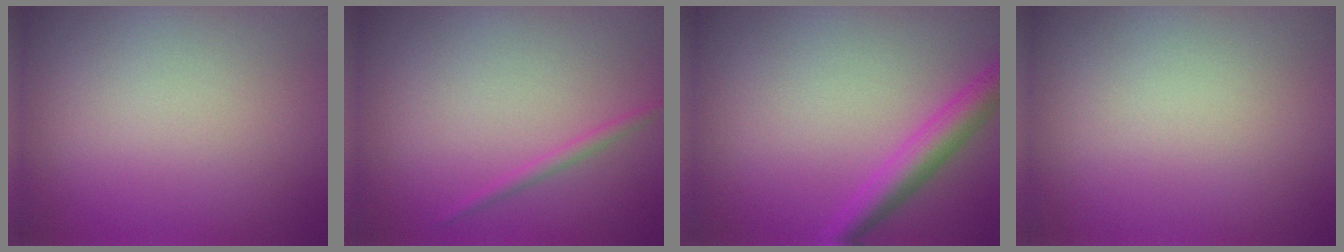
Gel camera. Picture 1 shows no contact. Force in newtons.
{"total": 0.9, "press": 0.9, "slide": 0.1}
{"total": 3.4, "press": 3.4, "slide": 0.1}
{"total": 0.0}